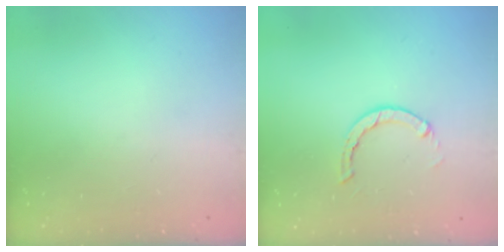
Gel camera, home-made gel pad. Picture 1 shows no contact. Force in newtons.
{"total": 2.8, "press": 2.7, "slide": 0.4}